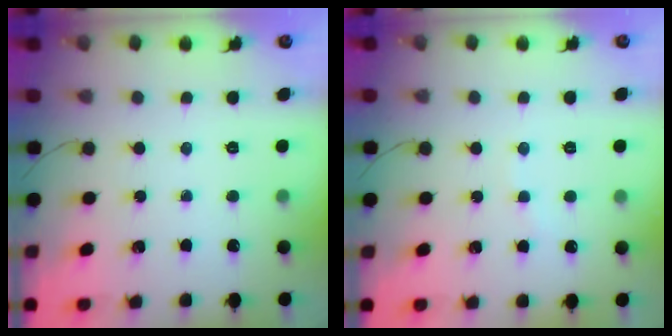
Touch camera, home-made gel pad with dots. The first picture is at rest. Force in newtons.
{"total": 3.8, "press": 3.7, "slide": 0.9}